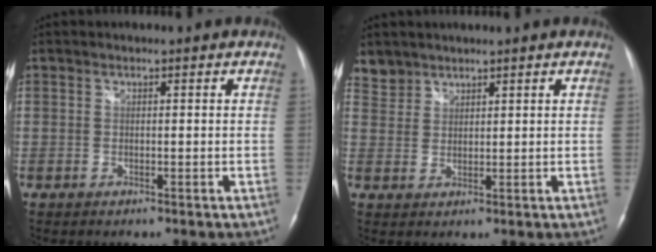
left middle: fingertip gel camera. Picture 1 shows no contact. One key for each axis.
{"total": 3.2, "fx": 2.8, "fy": 1.6, "fz": -0.4, "tx": 0.016, "ty": 0.008, "tz": 0.055}